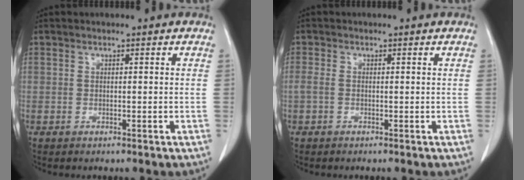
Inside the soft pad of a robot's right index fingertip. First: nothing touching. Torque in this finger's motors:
{"motor_torque": [0.13, 0.04, 0.08, 0.03]}